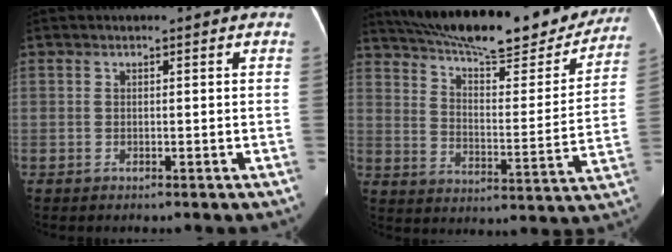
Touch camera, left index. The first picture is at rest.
{"total": 25.6, "force": [22.0, 5.2, 12.0], "torque": [-0.194, -0.017, 0.302]}